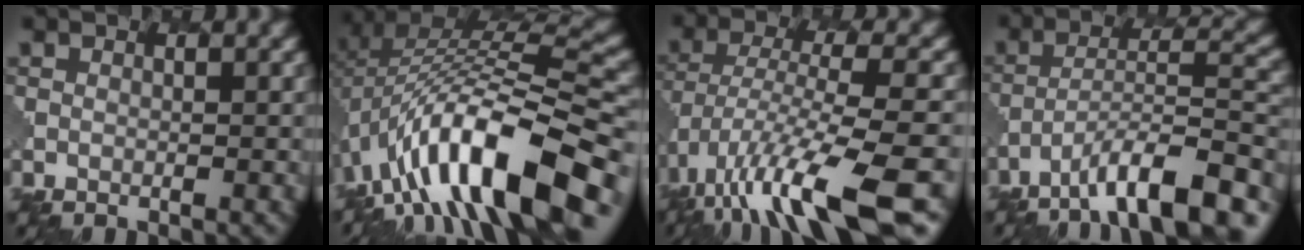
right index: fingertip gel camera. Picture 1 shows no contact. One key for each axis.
{"total": 13.8, "fx": -5.8, "fy": 5.2, "fz": 11.4, "tx": -0.193, "ty": 0.025, "tz": -0.093}
{"total": 11.3, "fx": -6.7, "fy": 2.6, "fz": 8.8, "tx": -0.167, "ty": -0.003, "tz": -0.109}
{"total": 10.3, "fx": -7.4, "fy": 2.4, "fz": 6.8, "tx": -0.104, "ty": 0.018, "tz": -0.122}